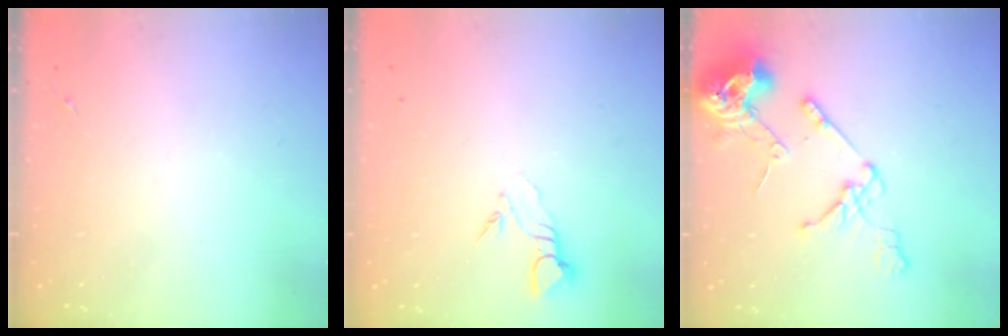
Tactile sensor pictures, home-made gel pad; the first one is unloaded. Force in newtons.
{"total": 3.7, "press": 3.6, "slide": 0.4}
{"total": 15.7, "press": 15.6, "slide": 2.0}